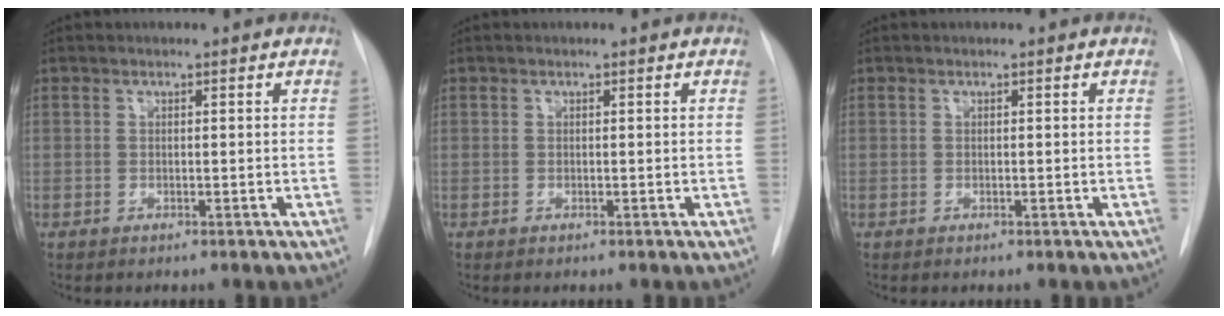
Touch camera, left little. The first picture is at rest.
{"total": 0.0}
{"total": 0.0}